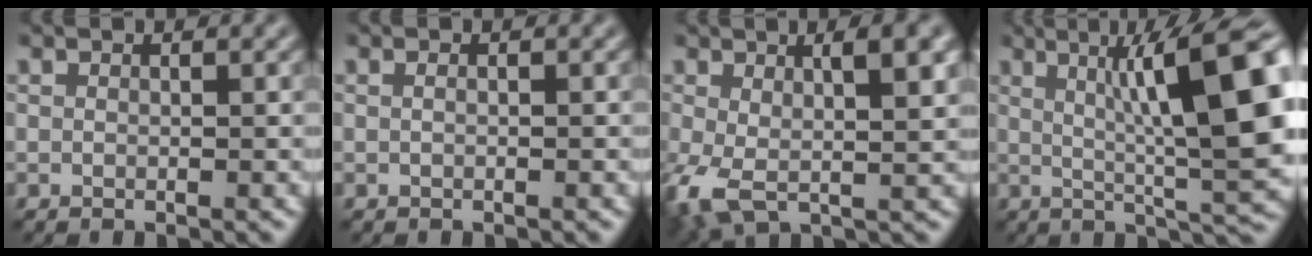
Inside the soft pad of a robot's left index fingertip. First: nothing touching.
{"total": 0.6, "force": [0.2, 0.2, 0.5], "torque": [-0.005, -0.009, 0.001]}
{"total": 7.8, "force": [0.7, 3.2, 7.0], "torque": [-0.136, -0.008, 0.013]}
{"total": 12.4, "force": [2.2, 2.5, 12.0], "torque": [-0.152, 0.014, 0.033]}